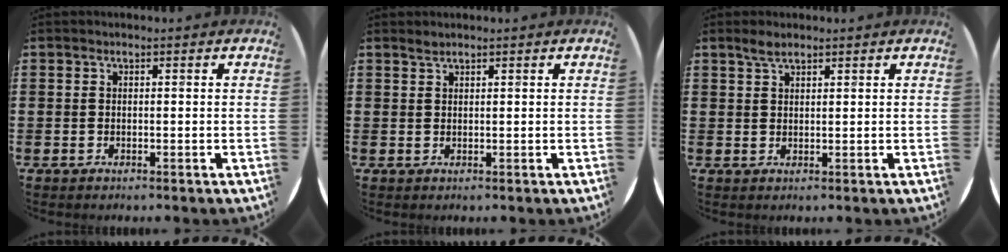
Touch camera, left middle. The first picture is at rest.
{"total": 0.8, "force": [0.8, 0.0, 0.1], "torque": [-0.003, -0.001, 0.015]}
{"total": 2.1, "force": [1.6, 0.7, 1.1], "torque": [-0.016, 0.001, 0.028]}